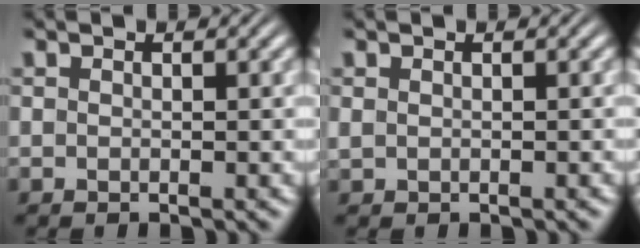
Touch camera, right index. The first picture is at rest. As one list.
[{"total": 0.5, "force": [0.1, 0.5, 0.3], "torque": [-0.015, -0.006, 0.008]}]